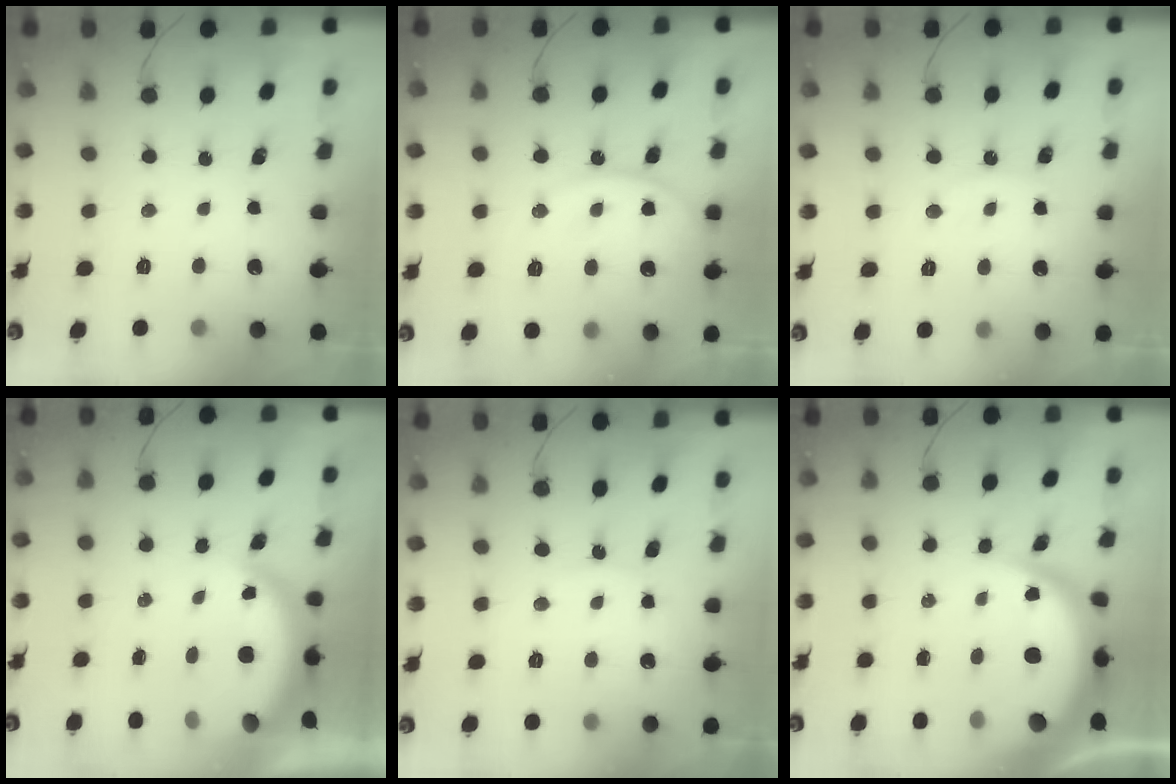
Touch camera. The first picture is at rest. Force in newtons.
{"total": 13.2, "press": 13.0, "slide": 1.8}
{"total": 6.5, "press": 6.5, "slide": 0.3}
{"total": 6.4, "press": 6.3, "slide": 0.9}
{"total": 5.3, "press": 5.2, "slide": 0.5}
{"total": 9.5, "press": 9.5, "slide": 0.8}